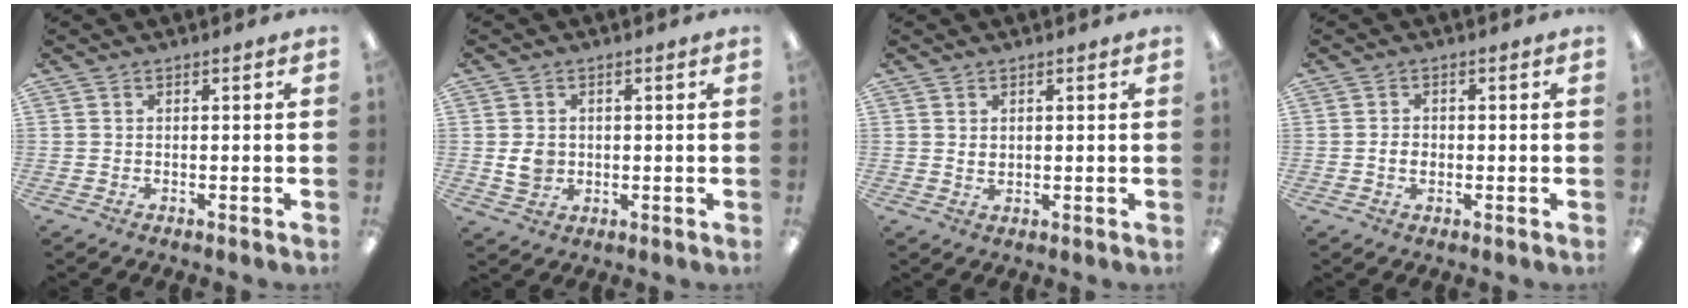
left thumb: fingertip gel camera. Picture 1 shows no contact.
{"total": 4.5, "force": [0.1, 4.0, 2.1], "torque": [-0.024, 0.002, 0.002]}
{"total": 1.5, "force": [0.8, 1.0, 0.6], "torque": [-0.014, 0.001, 0.016]}
{"total": 2.2, "force": [-0.2, 1.8, 1.3], "torque": [-0.023, 0.005, -0.007]}